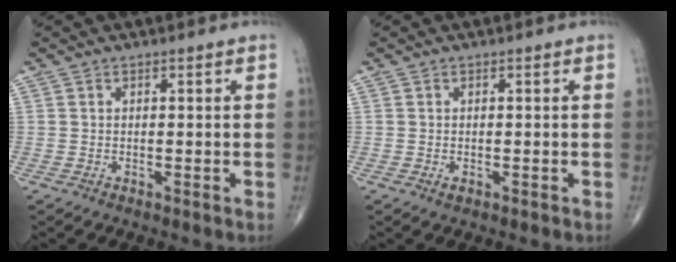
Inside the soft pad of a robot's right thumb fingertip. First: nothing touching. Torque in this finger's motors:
{"motor_torque": [-0.36, -0.13, -0.10, -0.04, 0.05]}